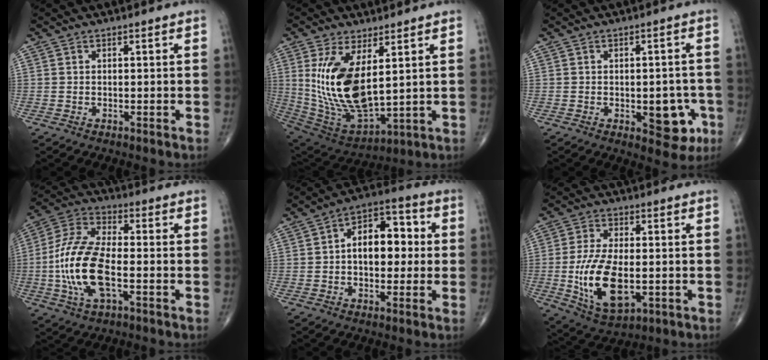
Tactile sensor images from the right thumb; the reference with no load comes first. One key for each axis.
{"total": 17.4, "fx": 3.8, "fy": 7.9, "fz": 15.0, "tx": -0.292, "ty": -0.028, "tz": 0.098}
{"total": 8.0, "fx": -2.5, "fy": 4.1, "fz": 6.4, "tx": -0.048, "ty": 0.011, "tz": -0.023}
{"total": 15.6, "fx": -3.1, "fy": 6.8, "fz": 13.7, "tx": -0.294, "ty": 0.021, "tz": -0.063}
{"total": 11.7, "fx": 0.6, "fy": 7.2, "fz": 9.2, "tx": -0.108, "ty": 0.030, "tz": 0.002}
{"total": 14.2, "fx": -2.3, "fy": 7.0, "fz": 12.1, "tx": -0.232, "ty": -0.010, "tz": -0.031}